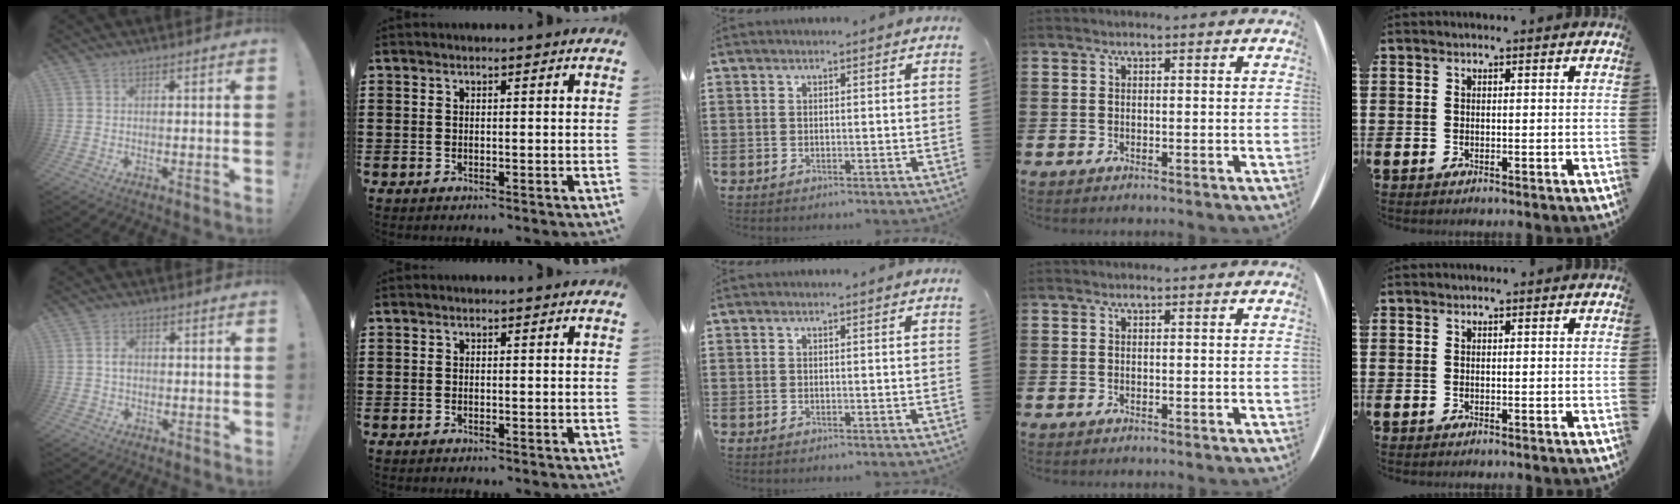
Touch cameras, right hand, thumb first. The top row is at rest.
{"thumb": {"total": 2.8, "force": [-0.6, 2.3, 1.5], "torque": [-0.011, 0.002, -0.014]}}